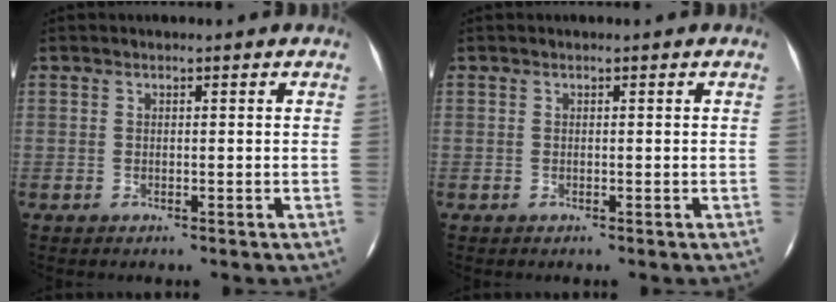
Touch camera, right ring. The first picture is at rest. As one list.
[{"total": 0.0}]